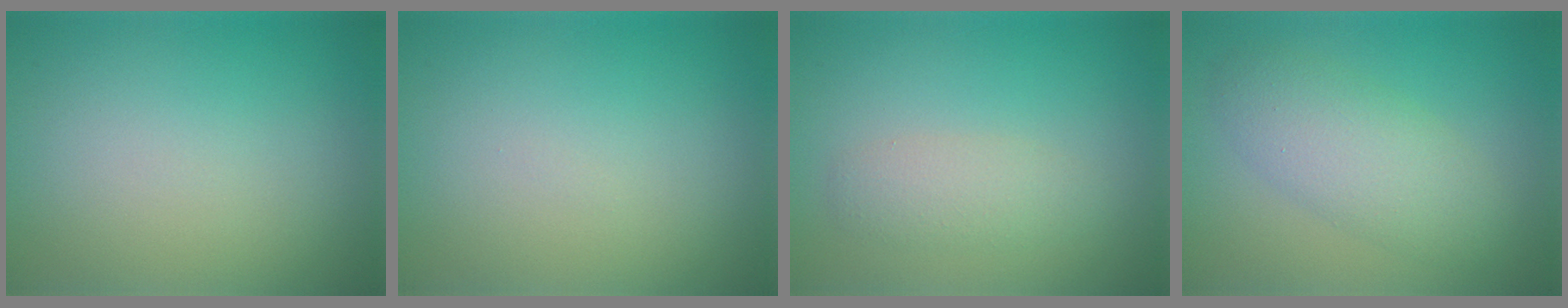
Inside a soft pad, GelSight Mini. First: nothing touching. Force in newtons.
{"total": 0.0}
{"total": 2.3, "press": 2.3, "slide": 0.1}
{"total": 4.4, "press": 4.4, "slide": 0.1}